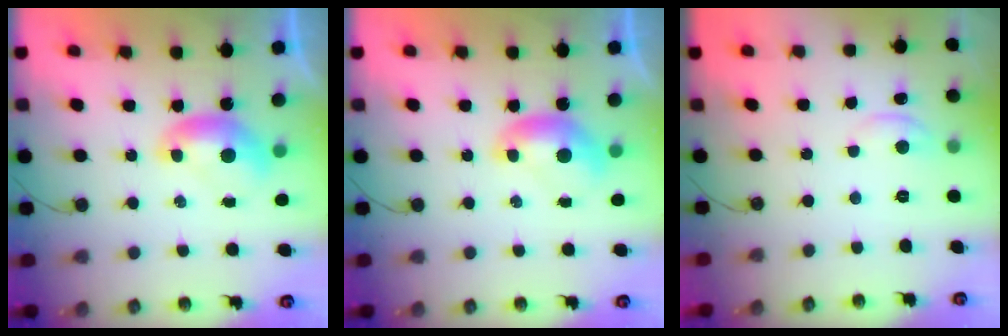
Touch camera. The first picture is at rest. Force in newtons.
{"total": 0.0}
{"total": 1.1, "press": 1.1, "slide": 0.2}